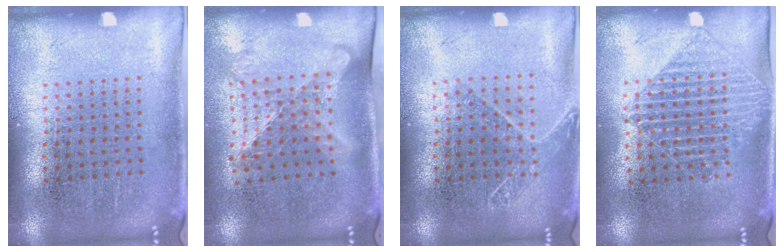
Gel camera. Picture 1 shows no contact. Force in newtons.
{"total": 1.6, "press": 1.2, "slide": 1.0}
{"total": 1.2, "press": 1.0, "slide": 0.6}
{"total": 1.4, "press": 1.3, "slide": 0.7}